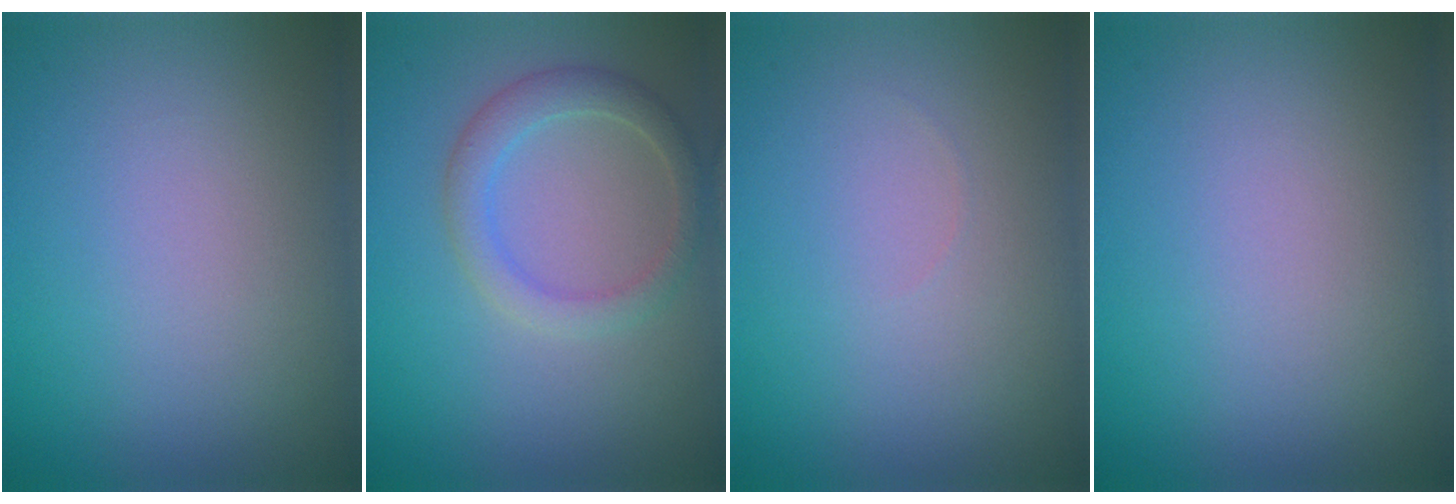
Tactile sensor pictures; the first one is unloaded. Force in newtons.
{"total": 2.7, "press": 2.7, "slide": 0.0}
{"total": 0.0}
{"total": 0.0}